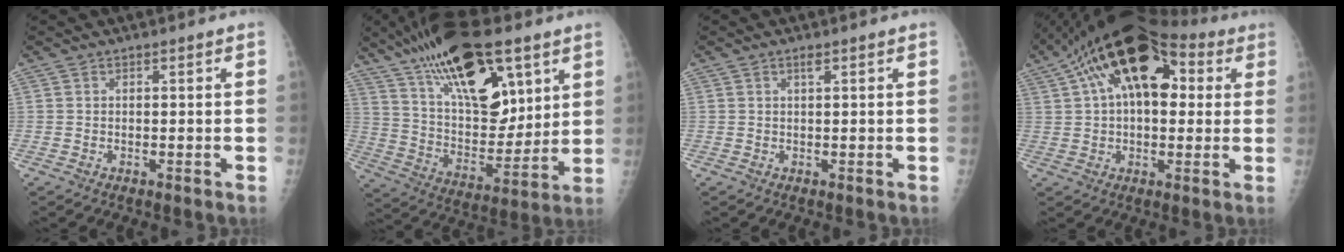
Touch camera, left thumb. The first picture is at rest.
{"total": 25.5, "force": [14.4, 11.5, 17.6], "torque": [-0.267, -0.042, 0.254]}
{"total": 1.0, "force": [0.6, 0.2, 0.8], "torque": [-0.014, 0.000, 0.010]}
{"total": 18.6, "force": [6.0, 10.4, 14.3], "torque": [-0.210, 0.034, 0.088]}